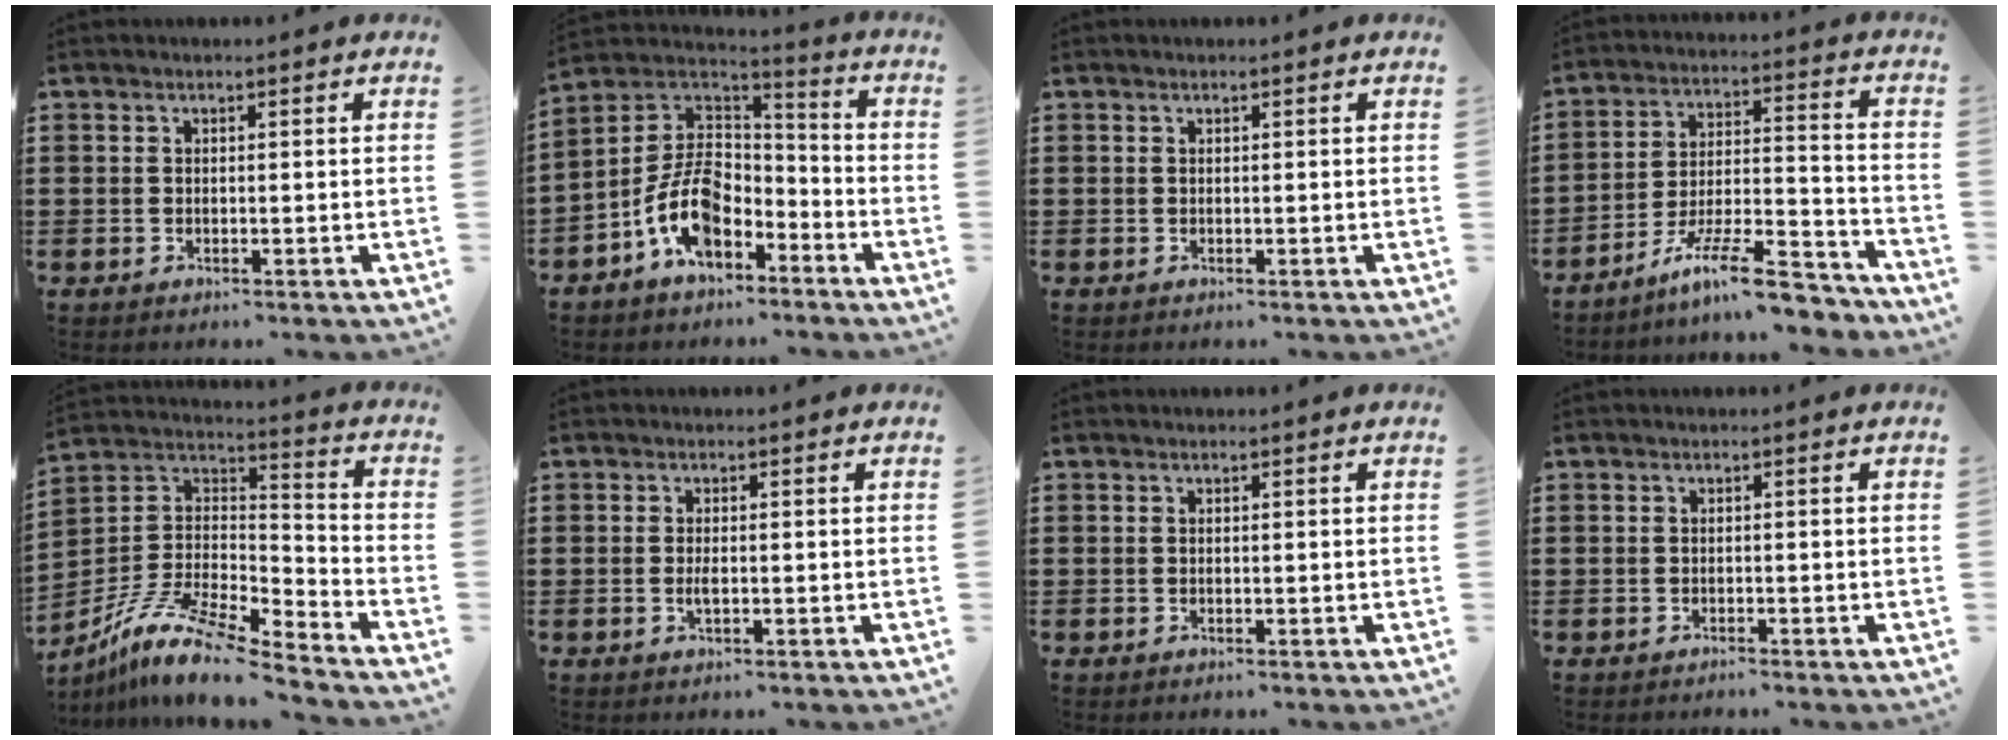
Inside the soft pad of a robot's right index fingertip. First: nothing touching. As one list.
[{"total": 10.8, "force": [-4.9, 6.6, 7.0], "torque": [-0.168, 0.007, -0.101]}, {"total": 0.0}, {"total": 11.9, "force": [-9.4, 1.5, 7.2], "torque": [-0.119, 0.025, -0.176]}, {"total": 11.8, "force": [-9.5, 2.1, 6.7], "torque": [-0.141, 0.012, -0.189]}, {"total": 1.5, "force": [-0.2, 0.4, 1.4], "torque": [-0.033, -0.004, -0.006]}, {"total": 0.0}, {"total": 0.6, "force": [-0.6, 0.0, 0.0], "torque": [-0.003, -0.003, -0.011]}]